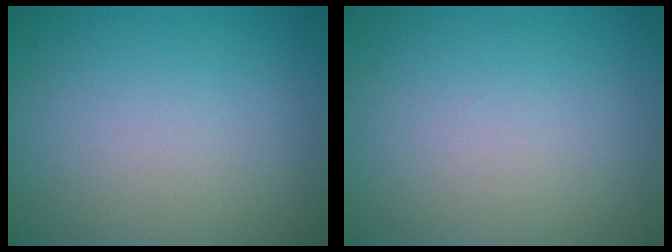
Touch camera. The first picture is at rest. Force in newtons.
{"total": 0.0}